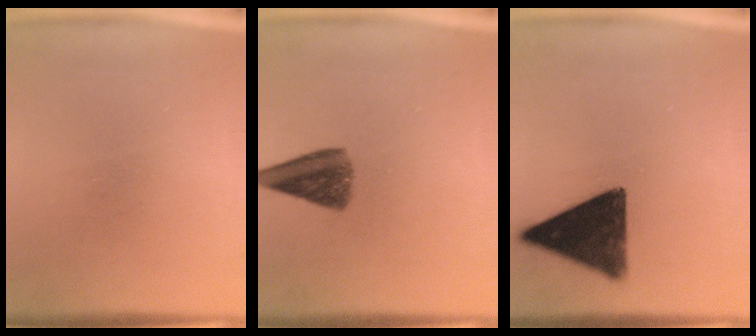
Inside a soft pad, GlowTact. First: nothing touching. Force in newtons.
{"total": 6.9}
{"total": 13.9}